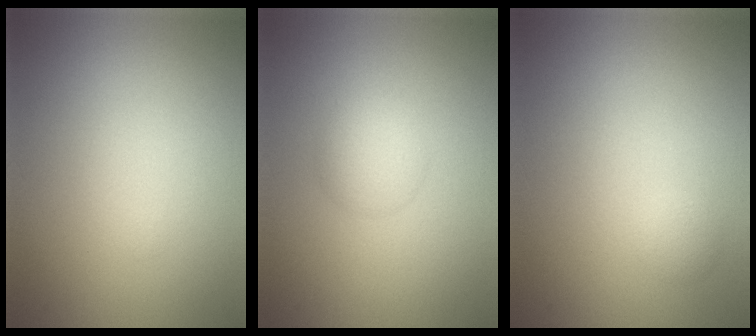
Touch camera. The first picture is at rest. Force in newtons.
{"total": 2.3, "press": 2.3, "slide": 0.1}
{"total": 1.0, "press": 1.0, "slide": 0.1}